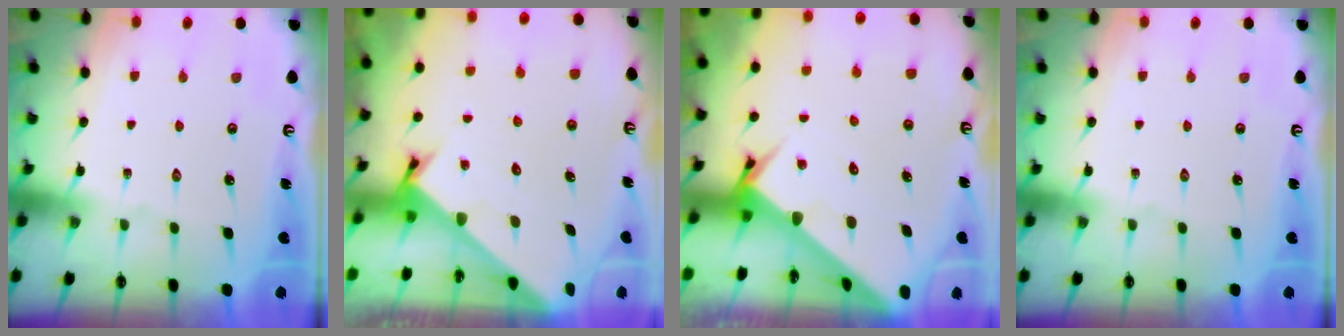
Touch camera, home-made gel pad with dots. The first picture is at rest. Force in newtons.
{"total": 2.4, "press": 2.3, "slide": 0.3}
{"total": 3.6, "press": 3.5, "slide": 0.3}
{"total": 0.0}